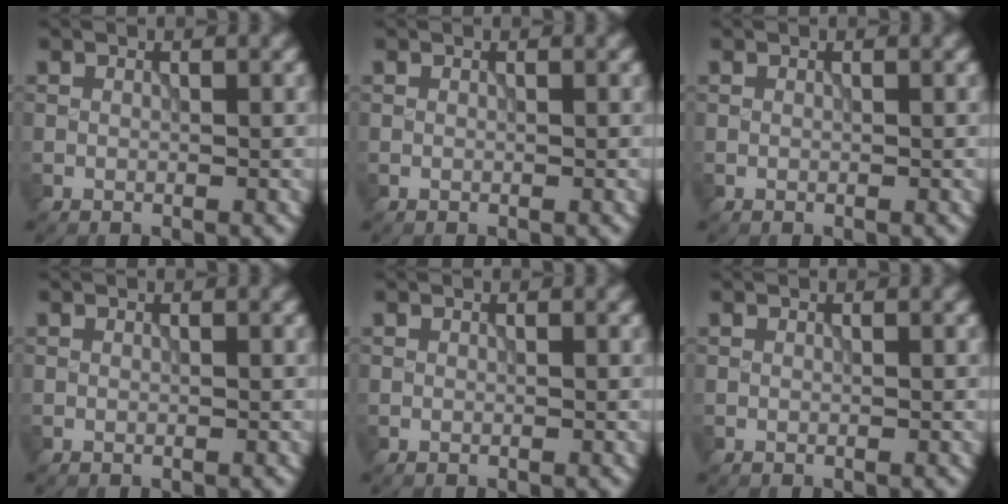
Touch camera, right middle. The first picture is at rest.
{"total": 0.0}
{"total": 0.0}
{"total": 0.0}
{"total": 0.0}
{"total": 0.0}